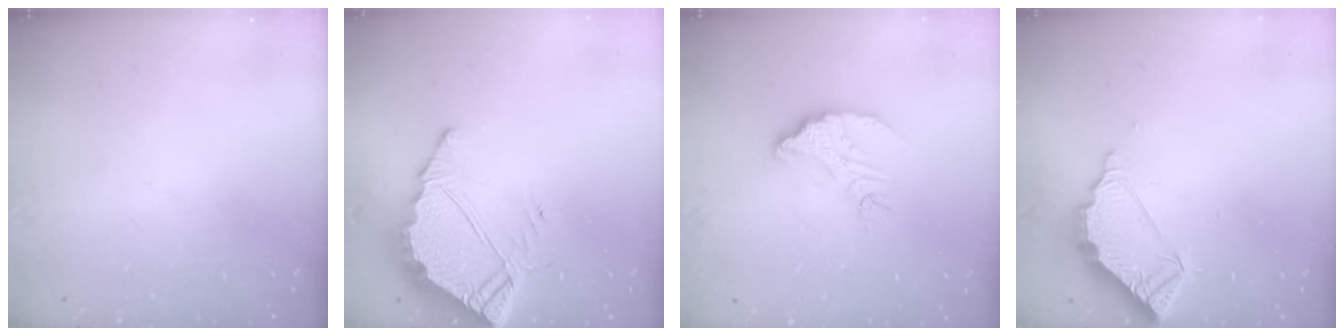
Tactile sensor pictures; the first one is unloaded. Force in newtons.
{"total": 8.9, "press": 8.8, "slide": 0.7}
{"total": 8.3, "press": 8.3, "slide": 0.5}
{"total": 6.3, "press": 6.3, "slide": 0.4}